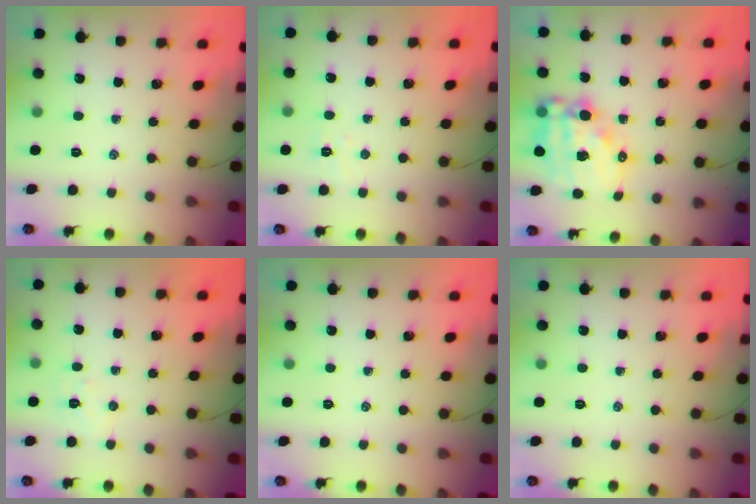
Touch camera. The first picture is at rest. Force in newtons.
{"total": 3.1, "press": 2.9, "slide": 0.9}
{"total": 15.7, "press": 15.3, "slide": 3.6}
{"total": 5.1, "press": 5.0, "slide": 1.1}
{"total": 0.0}
{"total": 0.0}